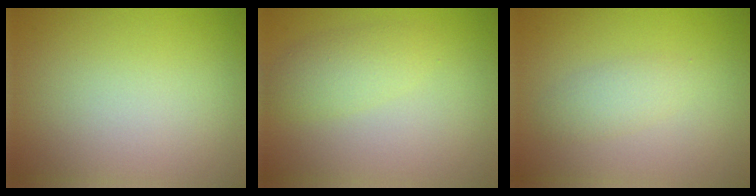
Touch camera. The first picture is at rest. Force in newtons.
{"total": 2.4, "press": 2.4, "slide": 0.1}
{"total": 1.7, "press": 1.7, "slide": 0.1}